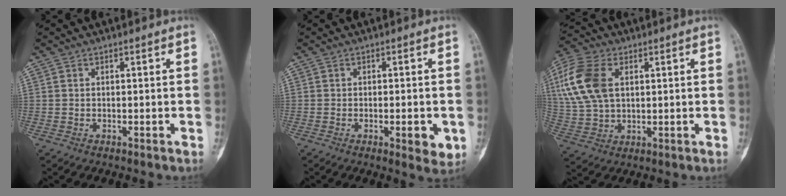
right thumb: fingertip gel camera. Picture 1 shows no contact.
{"total": 5.1, "force": [-1.4, 1.8, 4.5], "torque": [-0.049, -0.005, -0.015]}
{"total": 14.9, "force": [4.0, 9.4, 10.9], "torque": [-0.243, 0.005, 0.082]}